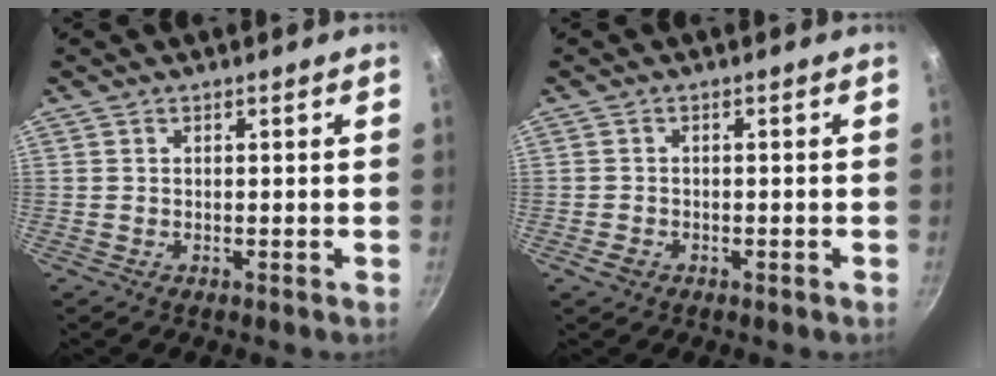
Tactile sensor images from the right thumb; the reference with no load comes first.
{"total": 2.1, "force": [-1.1, 1.5, 1.0], "torque": [-0.018, 0.011, -0.017]}